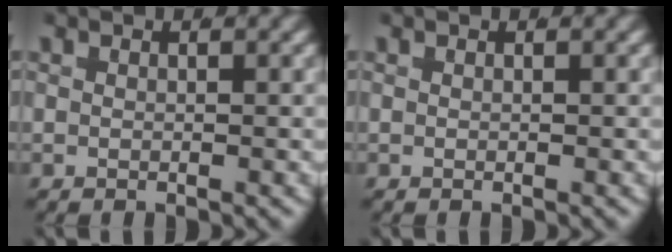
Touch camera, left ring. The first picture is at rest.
{"total": 0.0}